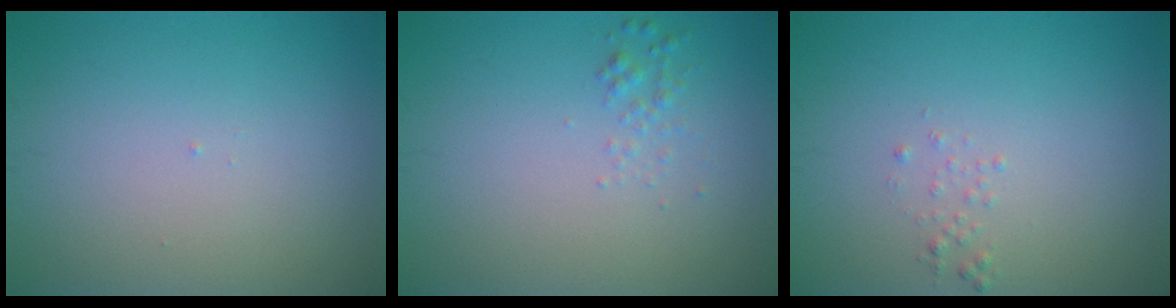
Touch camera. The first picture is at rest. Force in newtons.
{"total": 1.0, "press": 1.0, "slide": 0.0}
{"total": 0.7, "press": 0.6, "slide": 0.1}